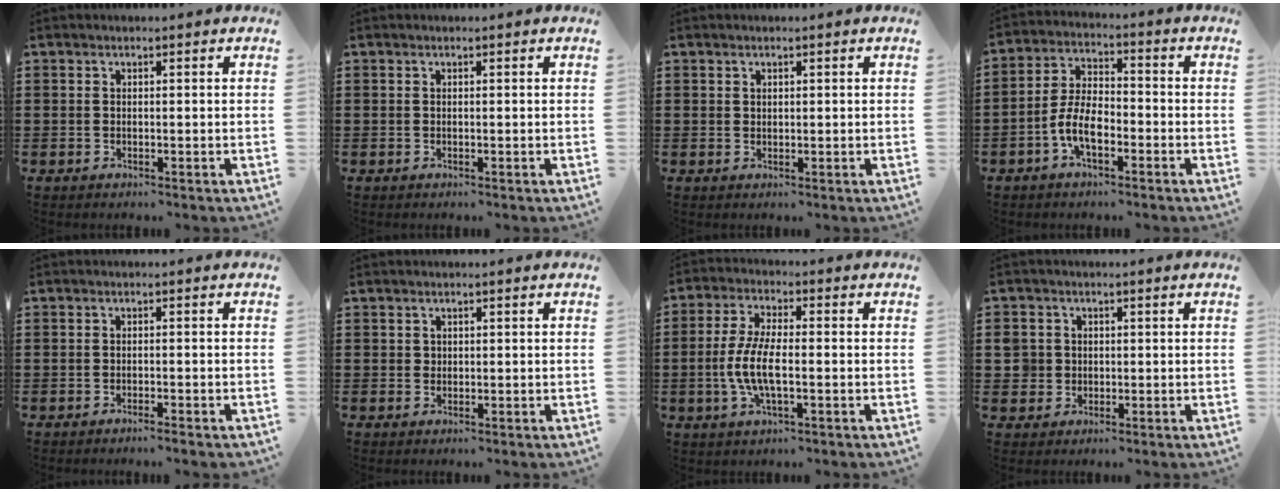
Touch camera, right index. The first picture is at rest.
{"total": 0.0}
{"total": 0.6, "force": [0.5, 0.4, 0.1], "torque": [-0.004, 0.002, 0.009]}
{"total": 6.9, "force": [-2.9, 2.9, 5.5], "torque": [-0.134, -0.004, -0.063]}
{"total": 1.2, "force": [-1.1, -0.3, 0.4], "torque": [-0.008, -0.003, -0.021]}
{"total": 0.7, "force": [0.3, 0.6, 0.1], "torque": [-0.004, 0.002, 0.006]}
{"total": 7.0, "force": [-1.6, 2.2, 6.5], "torque": [-0.153, -0.013, -0.039]}
{"total": 3.1, "force": [-0.1, 3.0, 0.7], "torque": [-0.028, 0.009, -0.003]}